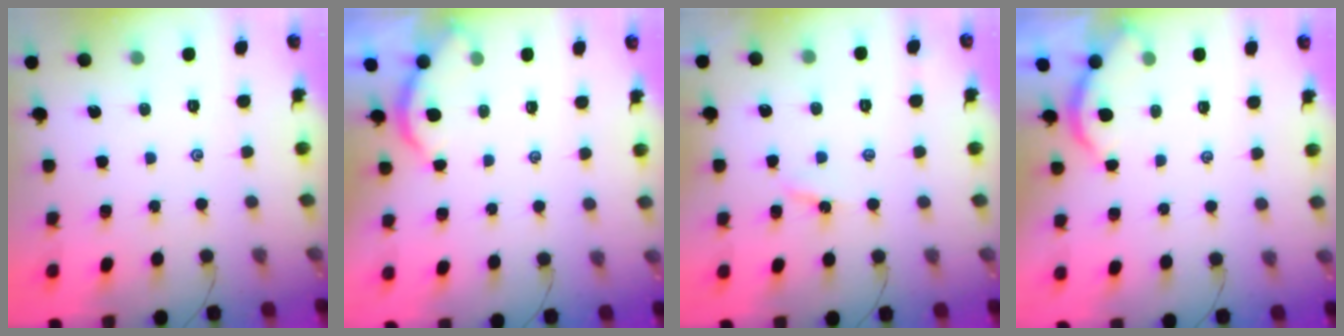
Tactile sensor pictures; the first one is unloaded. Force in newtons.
{"total": 2.0, "press": 2.0, "slide": 0.1}
{"total": 3.0, "press": 3.0, "slide": 0.4}
{"total": 2.0, "press": 2.0, "slide": 0.1}